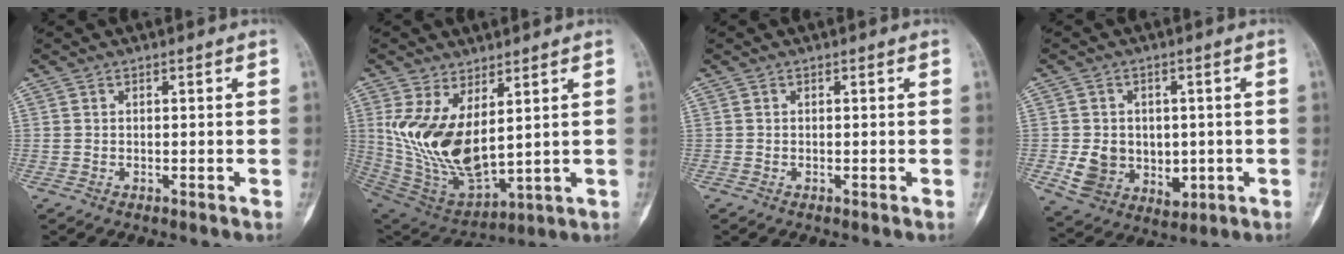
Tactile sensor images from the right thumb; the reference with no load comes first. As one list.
[{"total": 16.2, "force": [3.8, 7.9, 13.6], "torque": [-0.259, -0.034, 0.100]}, {"total": 0.0}, {"total": 10.1, "force": [-0.5, 8.4, 5.5], "torque": [-0.058, -0.004, 0.017]}]